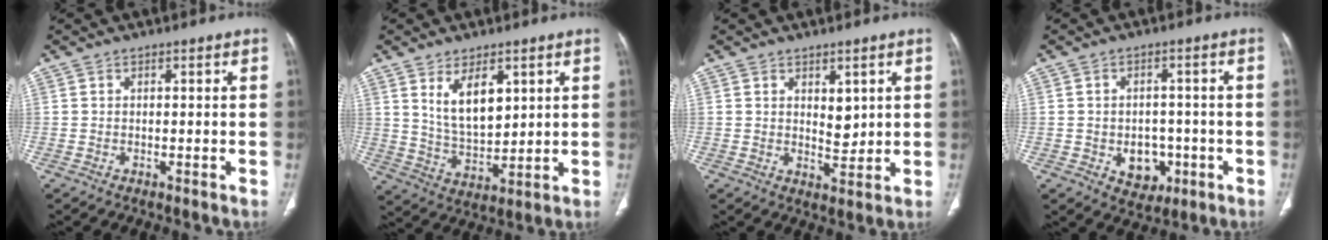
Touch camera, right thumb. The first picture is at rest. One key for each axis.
{"total": 9.5, "fx": 4.1, "fy": 4.9, "fz": 7.1, "tx": -0.104, "ty": -0.032, "tz": 0.087}
{"total": 4.2, "fx": 1.6, "fy": 2.2, "fz": 3.2, "tx": -0.037, "ty": -0.019, "tz": 0.031}
{"total": 6.6, "fx": -2.1, "fy": 5.1, "fz": 3.8, "tx": -0.024, "ty": 0.012, "tz": -0.017}